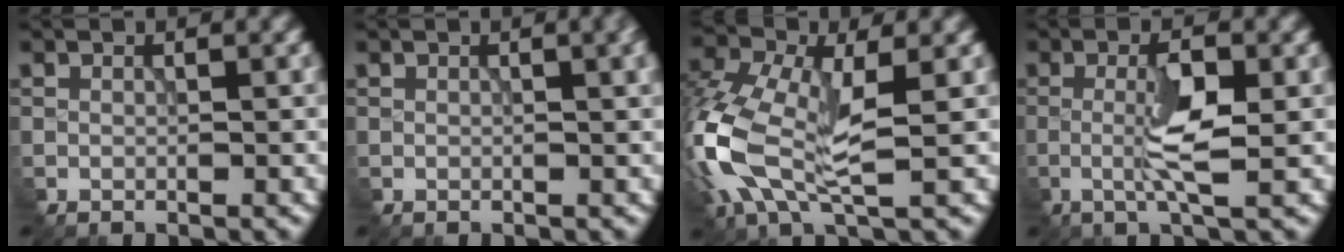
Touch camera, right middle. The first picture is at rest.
{"total": 3.3, "force": [0.8, 1.4, 2.8], "torque": [-0.024, 0.008, 0.011]}
{"total": 9.1, "force": [-1.4, 4.9, 7.6], "torque": [-0.188, 0.000, -0.038]}
{"total": 4.2, "force": [-0.6, 0.6, 4.1], "torque": [-0.081, 0.003, -0.016]}